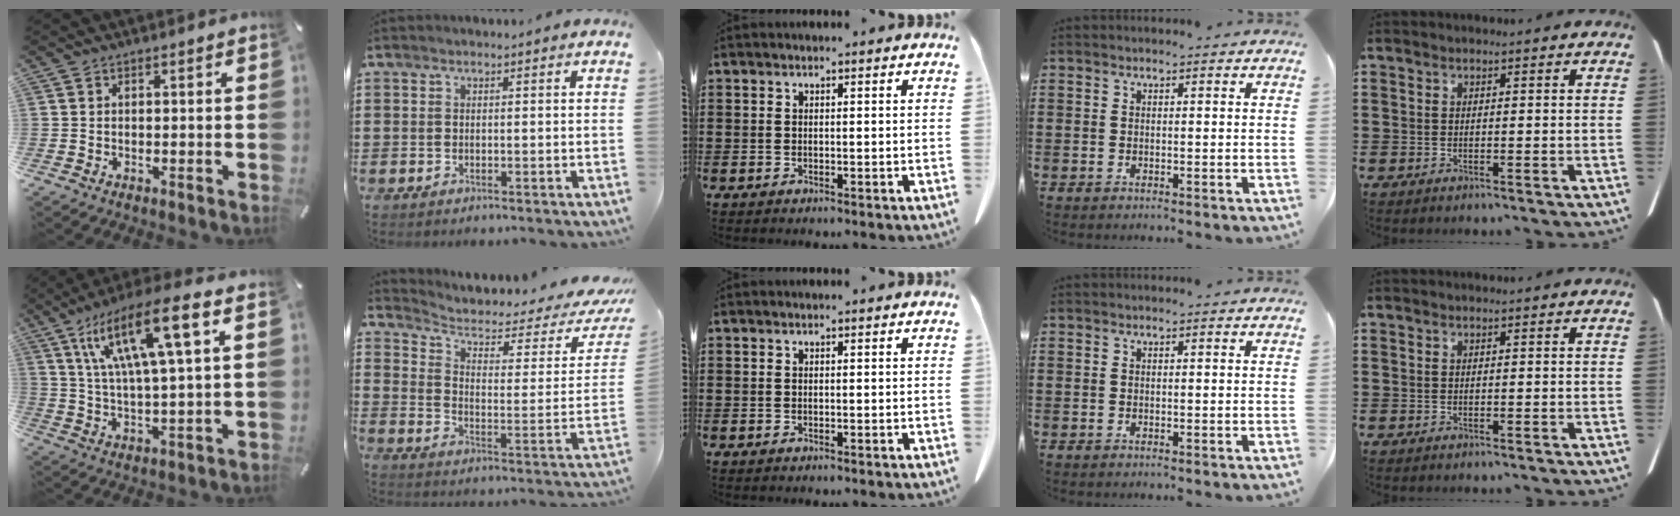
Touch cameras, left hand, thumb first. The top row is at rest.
{"thumb": {"total": 16.2, "force": [7.8, 3.5, 13.8], "torque": [-0.277, -0.023, 0.120]}, "index": {"total": 3.8, "force": [2.3, 1.6, 2.6], "torque": [-0.065, -0.016, 0.032]}}